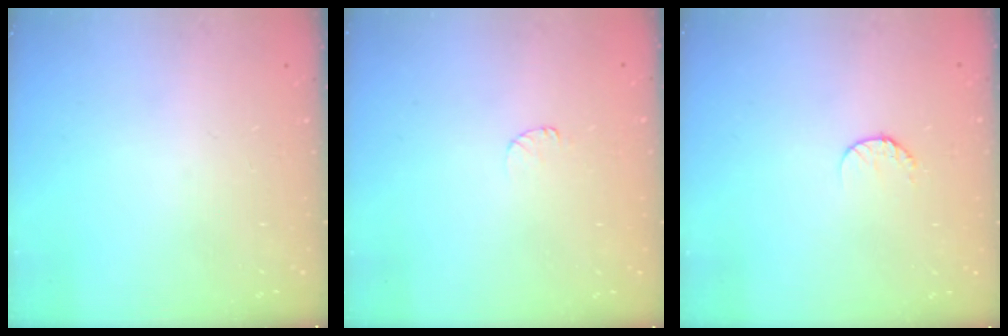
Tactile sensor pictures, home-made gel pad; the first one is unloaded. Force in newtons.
{"total": 3.5, "press": 3.5, "slide": 0.4}
{"total": 6.0, "press": 6.0, "slide": 0.6}